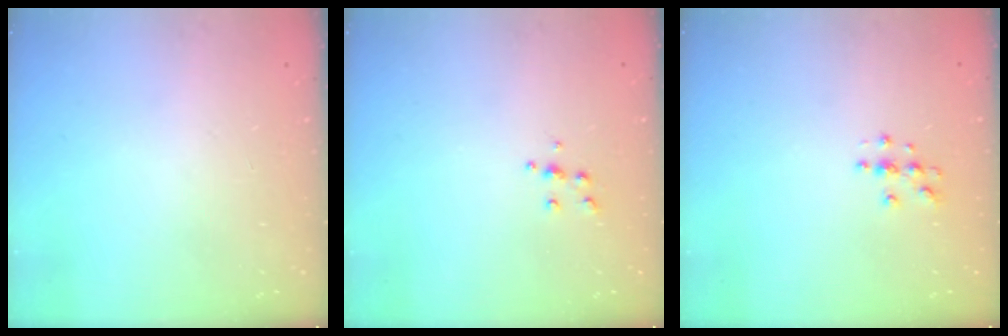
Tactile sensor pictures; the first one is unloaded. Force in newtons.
{"total": 4.8, "press": 4.7, "slide": 0.6}
{"total": 3.8, "press": 3.8, "slide": 0.4}